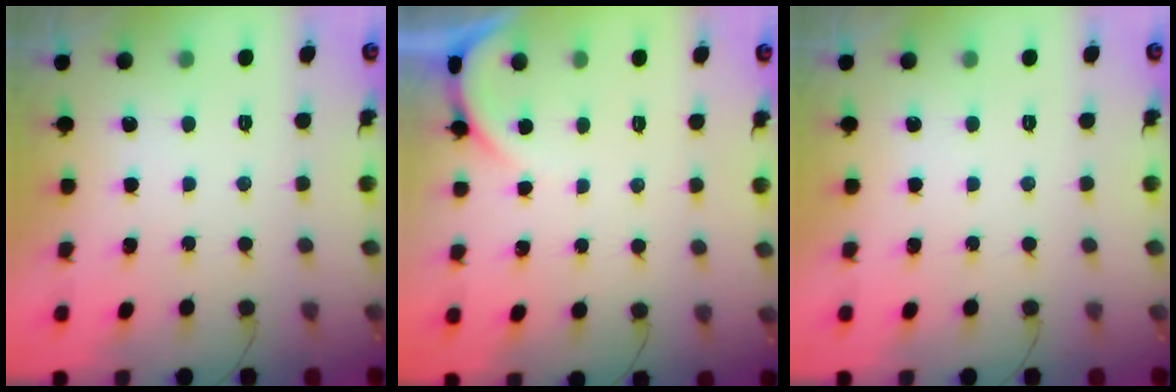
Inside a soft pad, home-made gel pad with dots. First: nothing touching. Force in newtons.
{"total": 2.0, "press": 2.0, "slide": 0.2}
{"total": 0.0}